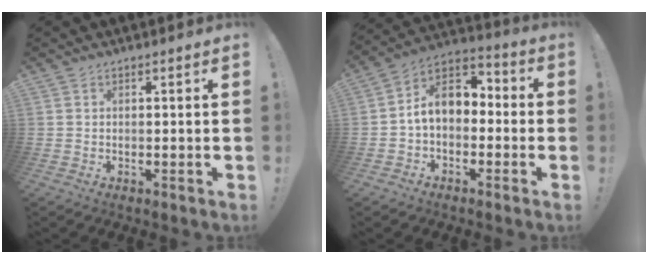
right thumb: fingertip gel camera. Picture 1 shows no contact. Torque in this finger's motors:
{"motor_torque": [1.94, 2.20, 0.55, -0.83, 0.11]}